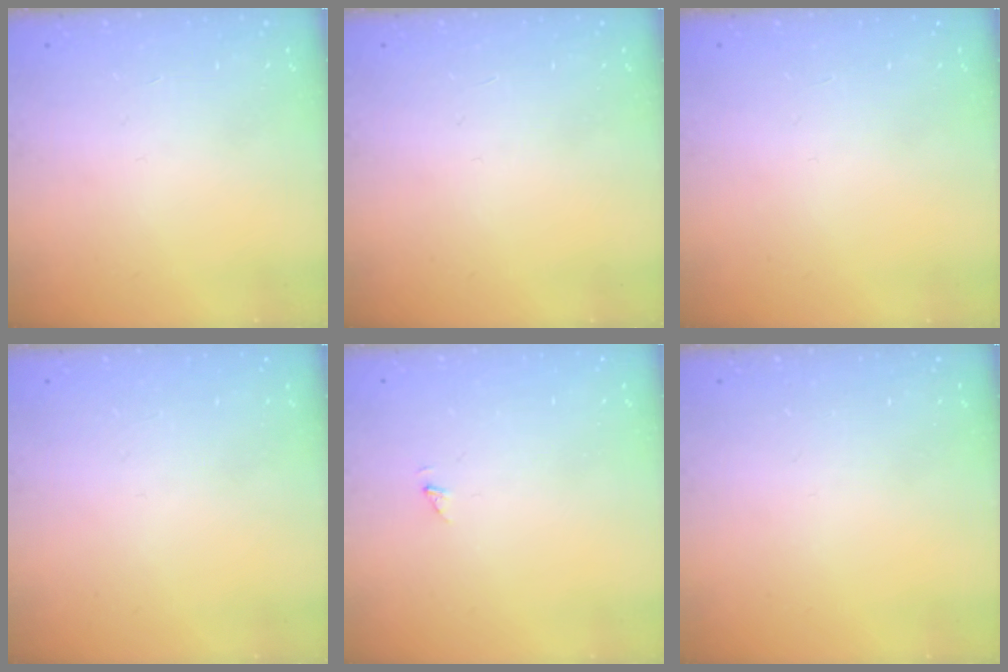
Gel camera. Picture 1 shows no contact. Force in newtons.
{"total": 0.0}
{"total": 0.0}
{"total": 0.0}
{"total": 0.9, "press": 0.9, "slide": 0.1}
{"total": 0.0}